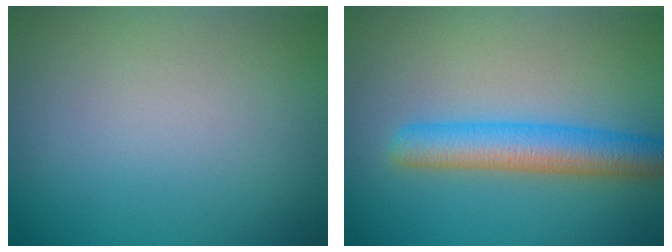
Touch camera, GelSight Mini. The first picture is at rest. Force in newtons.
{"total": 5.1, "press": 5.1, "slide": 0.1}